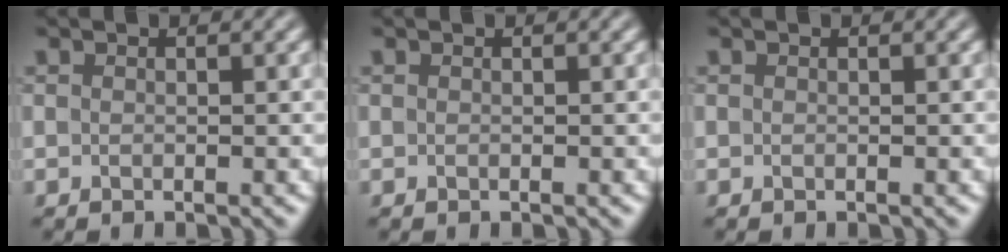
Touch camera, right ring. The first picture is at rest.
{"total": 0.0}
{"total": 0.0}